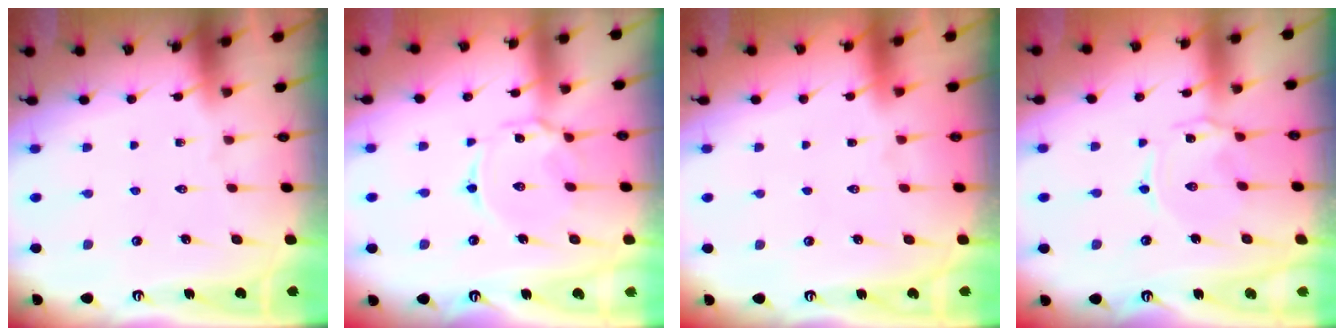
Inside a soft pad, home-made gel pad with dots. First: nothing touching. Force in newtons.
{"total": 6.1, "press": 6.1, "slide": 0.4}
{"total": 1.5, "press": 1.5, "slide": 0.1}
{"total": 1.1, "press": 1.0, "slide": 0.3}